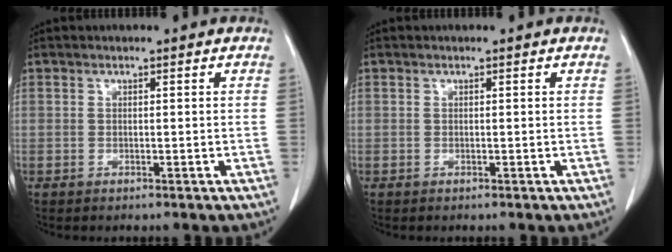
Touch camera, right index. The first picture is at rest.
{"total": 0.0}